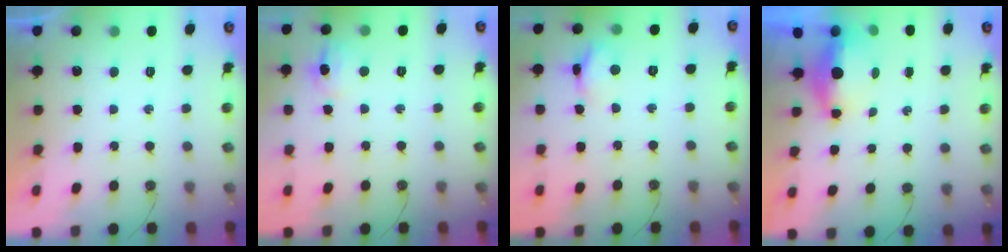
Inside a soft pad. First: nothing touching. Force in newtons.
{"total": 8.7, "press": 8.6, "slide": 0.8}
{"total": 7.1, "press": 7.1, "slide": 0.5}
{"total": 4.7, "press": 4.5, "slide": 1.2}